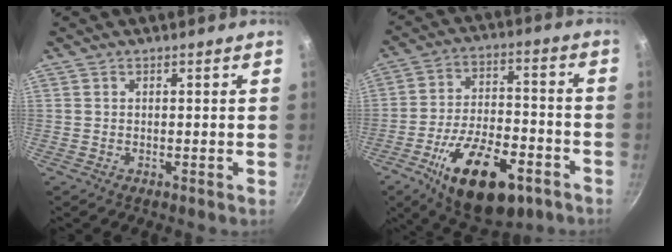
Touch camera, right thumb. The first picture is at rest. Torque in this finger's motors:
{"motor_torque": [0.46, 0.65, 1.19, -1.57, 0.40]}